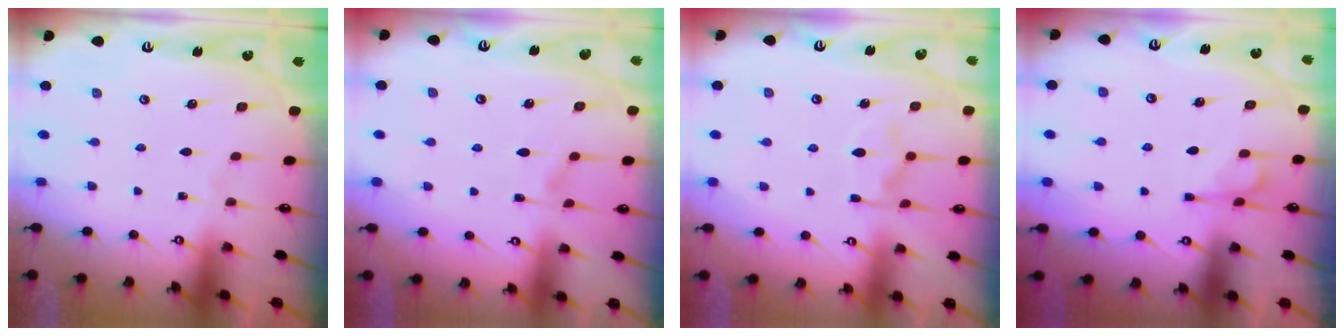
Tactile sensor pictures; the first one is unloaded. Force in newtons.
{"total": 1.3, "press": 0.3, "slide": 1.3}
{"total": 8.5, "press": 8.4, "slide": 1.2}
{"total": 2.9, "press": 2.7, "slide": 1.1}